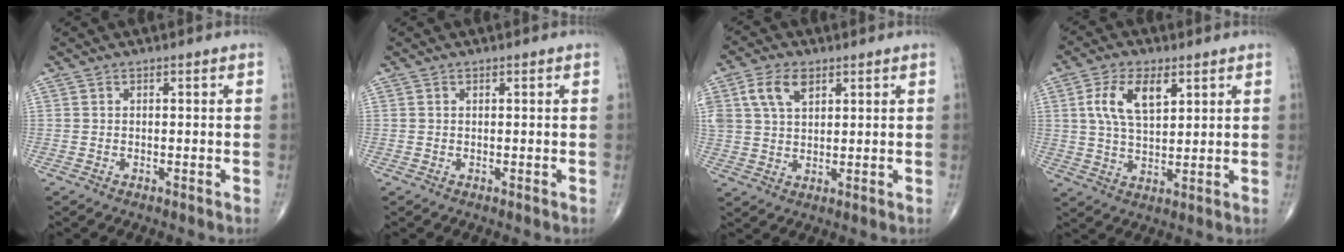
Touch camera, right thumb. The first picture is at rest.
{"total": 0.0}
{"total": 7.1, "force": [3.2, 4.3, 4.7], "torque": [-0.086, -0.003, 0.063]}
{"total": 9.3, "force": [3.4, 4.6, 7.3], "torque": [-0.129, -0.009, 0.065]}